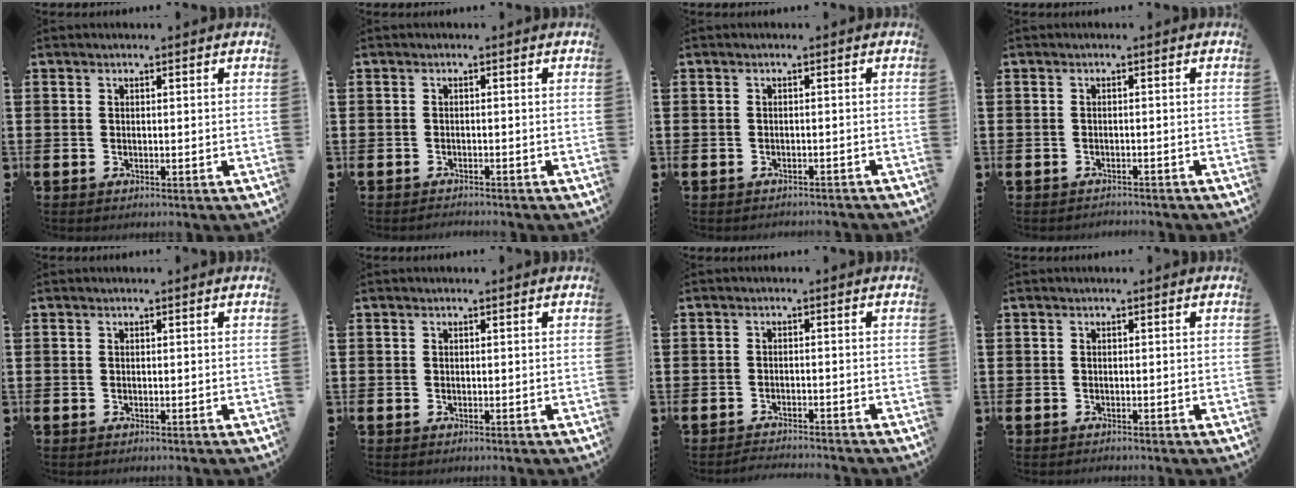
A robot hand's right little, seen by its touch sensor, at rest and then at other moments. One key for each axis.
{"total": 0.8, "fx": -0.8, "fy": 0.0, "fz": -0.1, "tx": -0.001, "ty": 0.000, "tz": -0.016}
{"total": 0.8, "fx": -0.8, "fy": 0.0, "fz": 0.0, "tx": -0.002, "ty": 0.000, "tz": -0.017}
{"total": 1.0, "fx": -1.0, "fy": 0.0, "fz": -0.1, "tx": -0.001, "ty": 0.002, "tz": -0.021}
{"total": 0.0}
{"total": 0.0}
{"total": 1.6, "fx": -1.6, "fy": -0.1, "fz": 0.0, "tx": -0.003, "ty": 0.004, "tz": -0.033}
{"total": 0.0}